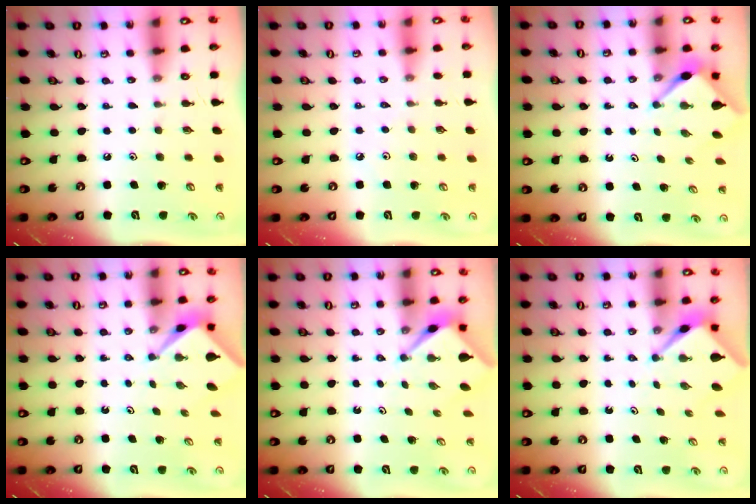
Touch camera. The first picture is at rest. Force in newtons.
{"total": 1.1, "press": 1.1, "slide": 0.4}
{"total": 3.1, "press": 3.1, "slide": 0.3}
{"total": 2.1, "press": 2.1, "slide": 0.2}
{"total": 2.5, "press": 2.5, "slide": 0.2}
{"total": 2.5, "press": 2.5, "slide": 0.2}